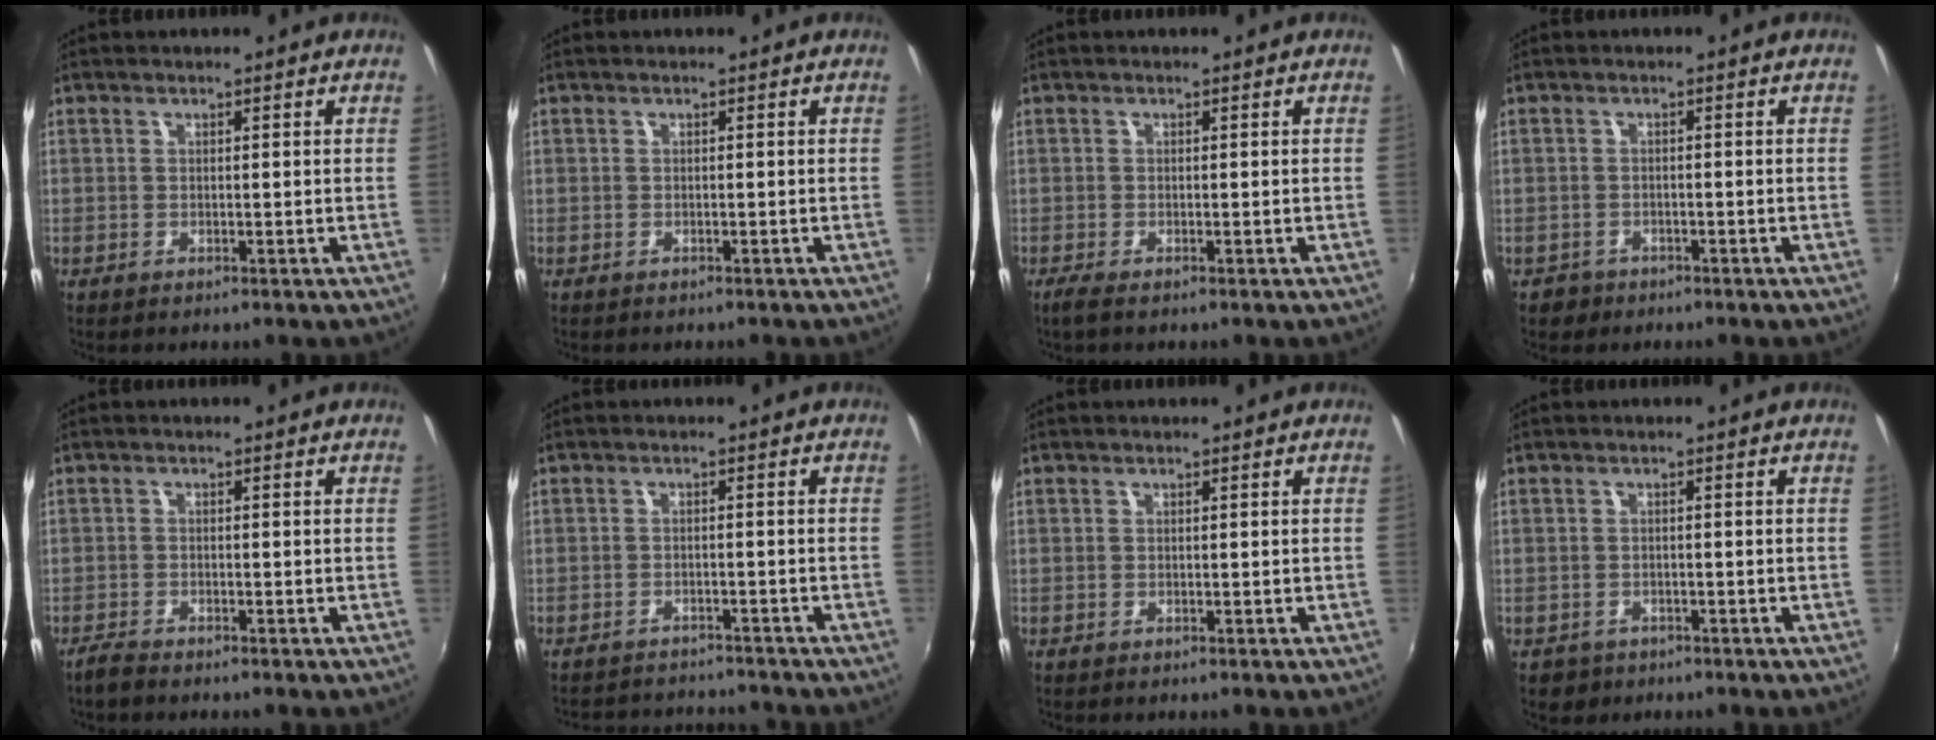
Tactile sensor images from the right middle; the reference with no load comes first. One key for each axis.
{"total": 0.7, "fx": -0.6, "fy": 0.5, "fz": 0.0, "tx": -0.003, "ty": 0.000, "tz": -0.008}
{"total": 1.4, "fx": -1.0, "fy": 0.0, "fz": 1.0, "tx": -0.023, "ty": -0.005, "tz": -0.020}
{"total": 2.4, "fx": -1.6, "fy": 1.7, "fz": 0.4, "tx": -0.015, "ty": 0.000, "tz": -0.024}
{"total": 2.1, "fx": -2.0, "fy": 0.3, "fz": 0.6, "tx": -0.023, "ty": -0.005, "tz": -0.041}
{"total": 9.3, "fx": -8.7, "fy": 2.0, "fz": 2.4, "tx": -0.062, "ty": 0.004, "tz": -0.121}
{"total": 0.0}
{"total": 2.7, "fx": -1.5, "fy": 2.1, "fz": 0.7, "tx": -0.022, "ty": -0.002, "tz": -0.020}